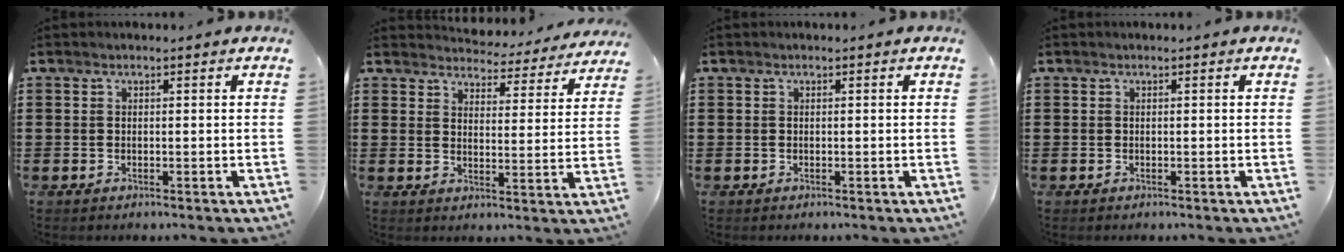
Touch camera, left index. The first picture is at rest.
{"total": 4.2, "force": [4.1, 0.2, 0.3], "torque": [-0.021, -0.035, 0.069]}
{"total": 0.0}
{"total": 0.0}